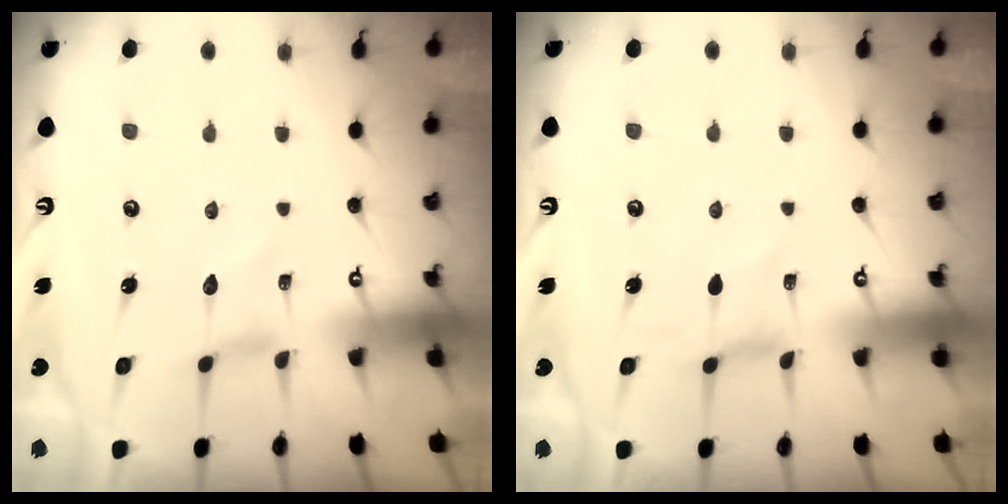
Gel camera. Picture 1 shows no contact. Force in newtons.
{"total": 0.0}